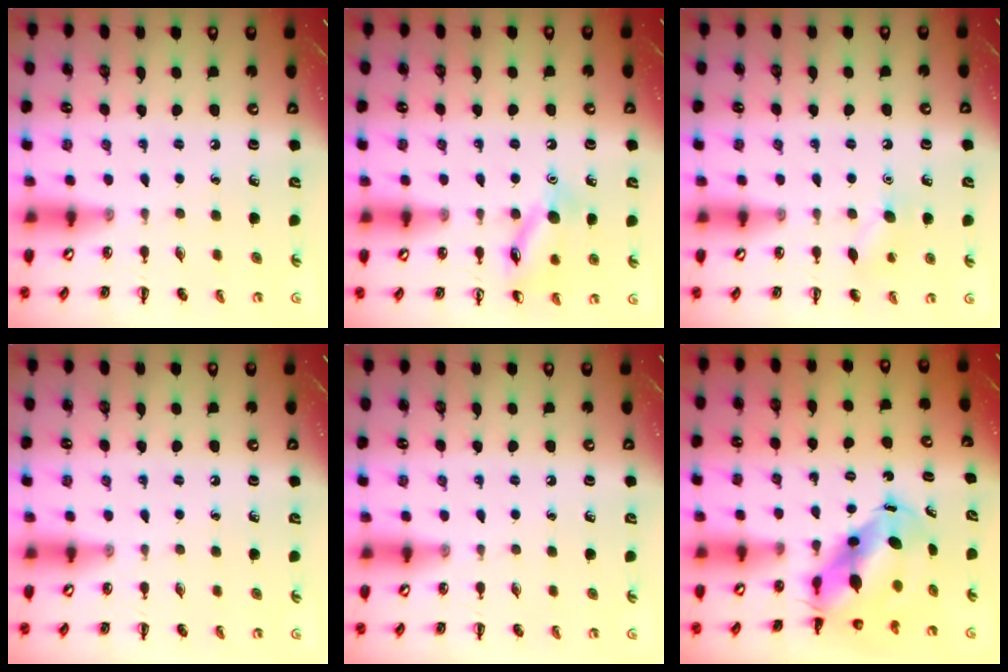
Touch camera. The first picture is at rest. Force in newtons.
{"total": 11.7, "press": 11.6, "slide": 0.9}
{"total": 8.1, "press": 7.9, "slide": 1.7}
{"total": 0.0}
{"total": 0.0}
{"total": 7.3, "press": 7.1, "slide": 1.7}